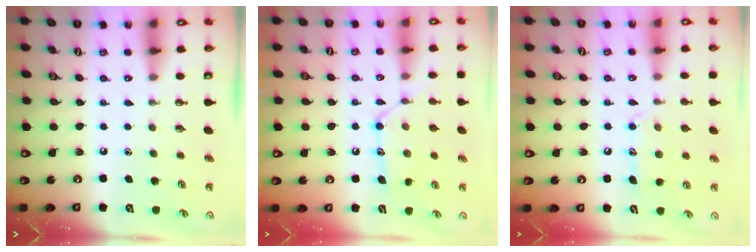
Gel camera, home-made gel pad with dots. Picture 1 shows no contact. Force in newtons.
{"total": 13.8, "press": 13.7, "slide": 1.0}
{"total": 11.9, "press": 11.9, "slide": 0.9}